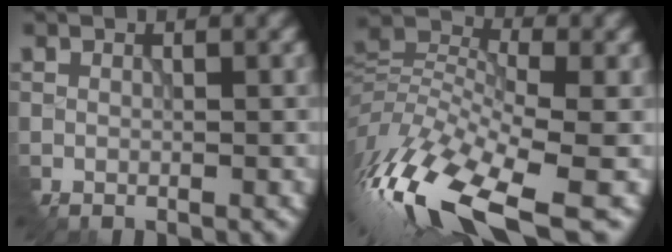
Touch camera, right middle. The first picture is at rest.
{"total": 13.9, "force": [-7.2, 6.2, 10.1], "torque": [-0.241, -0.003, -0.126]}